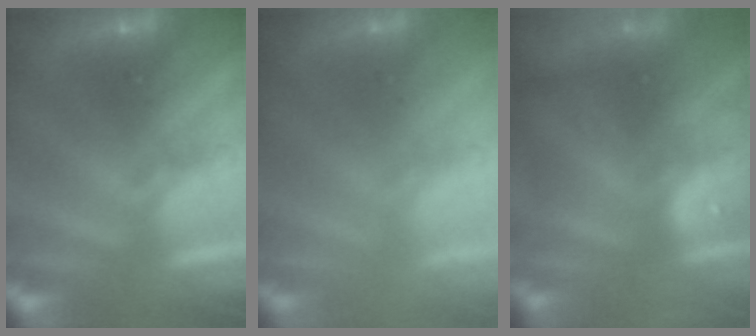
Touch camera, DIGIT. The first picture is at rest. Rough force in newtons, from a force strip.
{"total": 2.9}
{"total": 6.9}